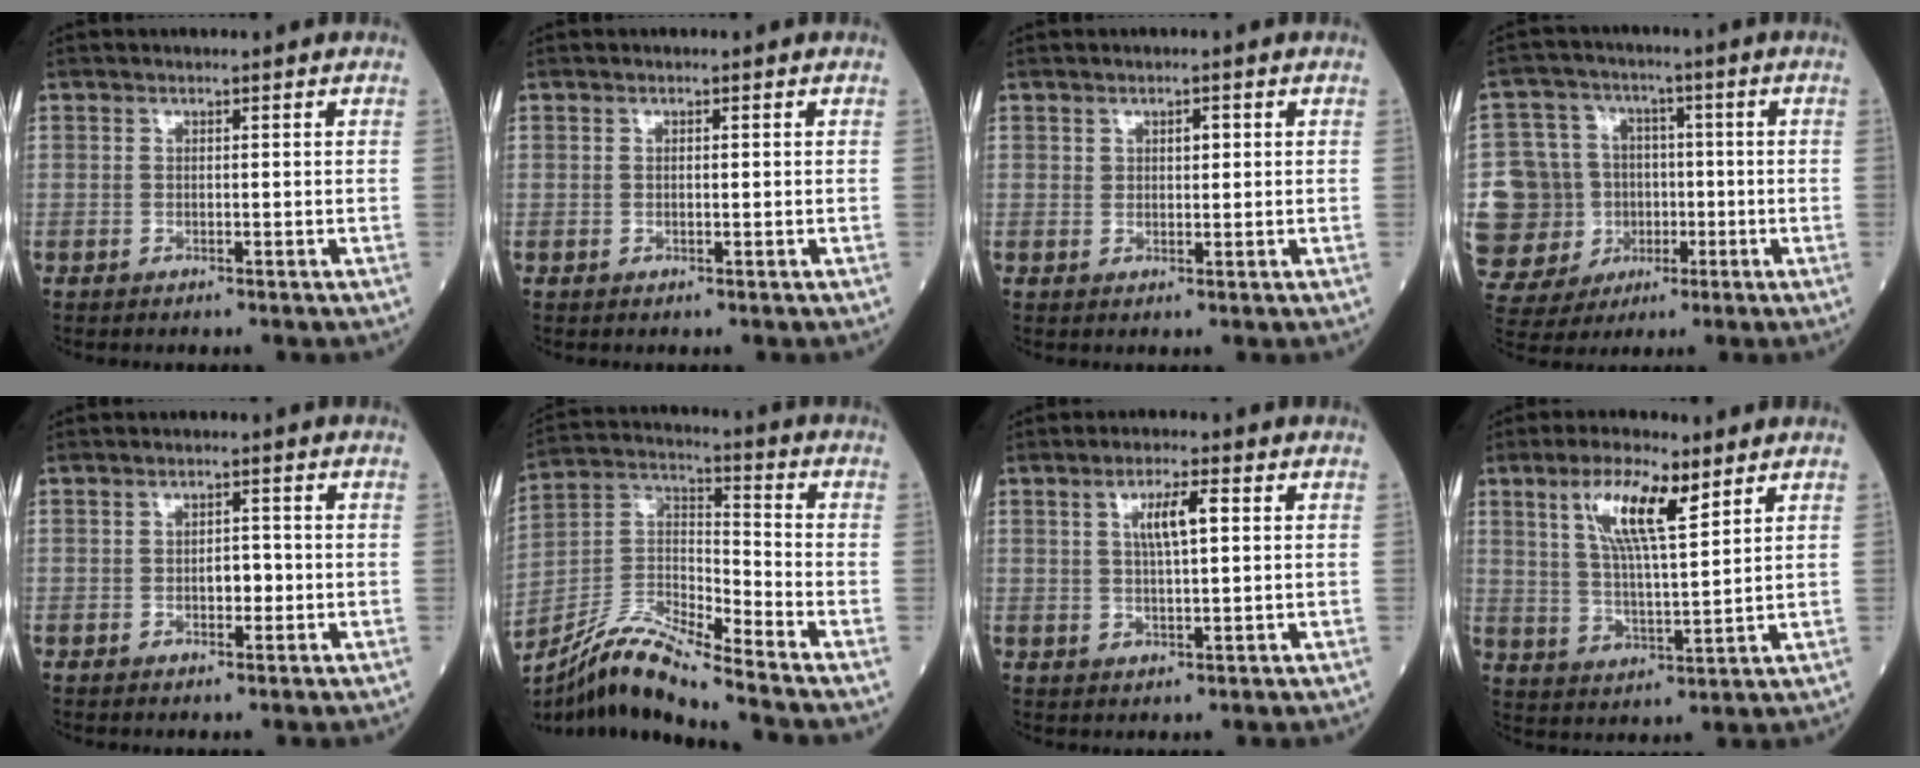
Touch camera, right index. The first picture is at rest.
{"total": 0.6, "force": [0.1, 0.1, 0.6], "torque": [-0.012, 0.000, 0.002]}
{"total": 1.7, "force": [0.6, 0.9, 1.3], "torque": [-0.017, 0.000, 0.009]}
{"total": 13.2, "force": [-1.3, 12.6, 3.7], "torque": [-0.106, 0.042, -0.003]}
{"total": 2.4, "force": [-0.4, 1.2, 2.0], "torque": [-0.027, 0.003, -0.005]}
{"total": 12.0, "force": [-10.2, 0.2, 6.2], "torque": [-0.127, 0.007, -0.192]}
{"total": 5.2, "force": [1.5, 0.9, 4.9], "torque": [-0.090, 0.006, 0.028]}
{"total": 10.3, "force": [5.3, 1.9, 8.6], "torque": [-0.165, 0.004, 0.099]}